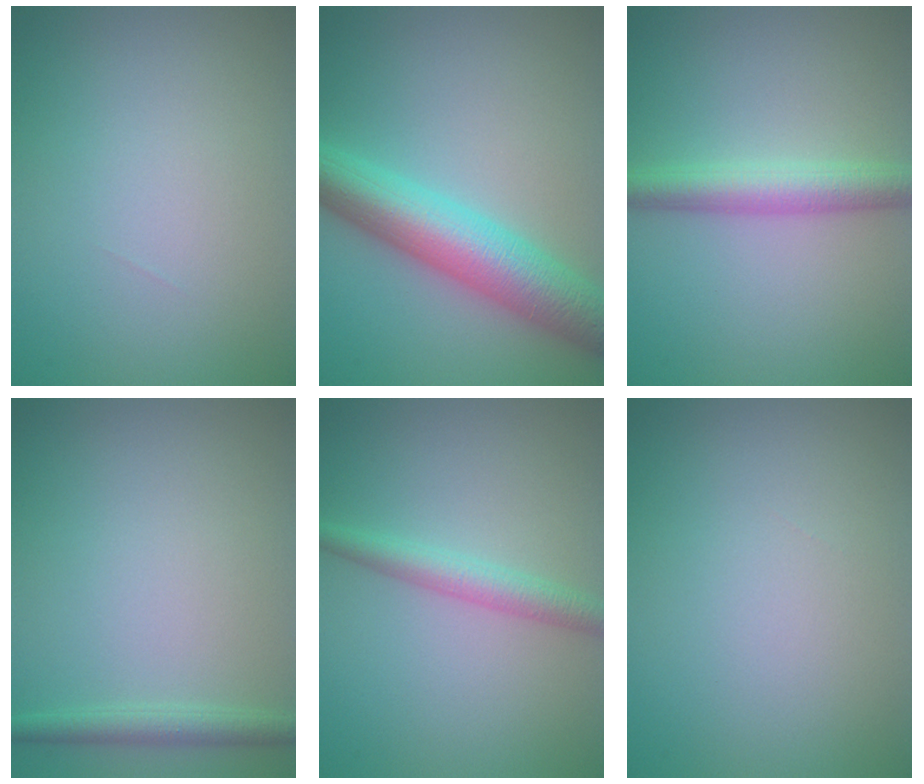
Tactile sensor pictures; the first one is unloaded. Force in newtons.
{"total": 7.7, "press": 7.7, "slide": 0.1}
{"total": 3.7, "press": 3.7, "slide": 0.0}
{"total": 1.8, "press": 1.8, "slide": 0.1}
{"total": 2.5, "press": 2.5, "slide": 0.0}
{"total": 0.0}